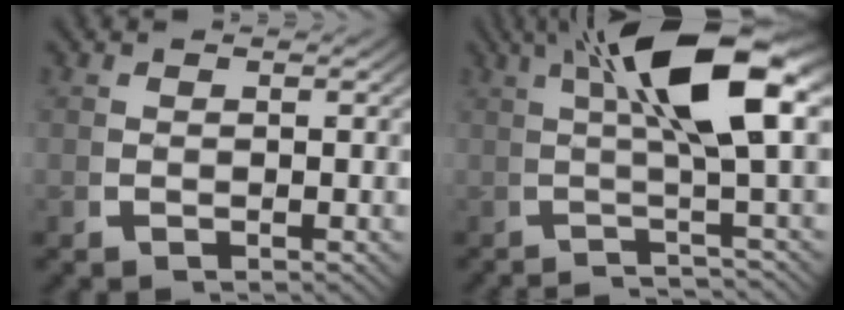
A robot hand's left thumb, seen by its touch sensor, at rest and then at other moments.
{"total": 10.2, "force": [-0.2, 3.0, 9.8], "torque": [-0.142, 0.003, -0.003]}